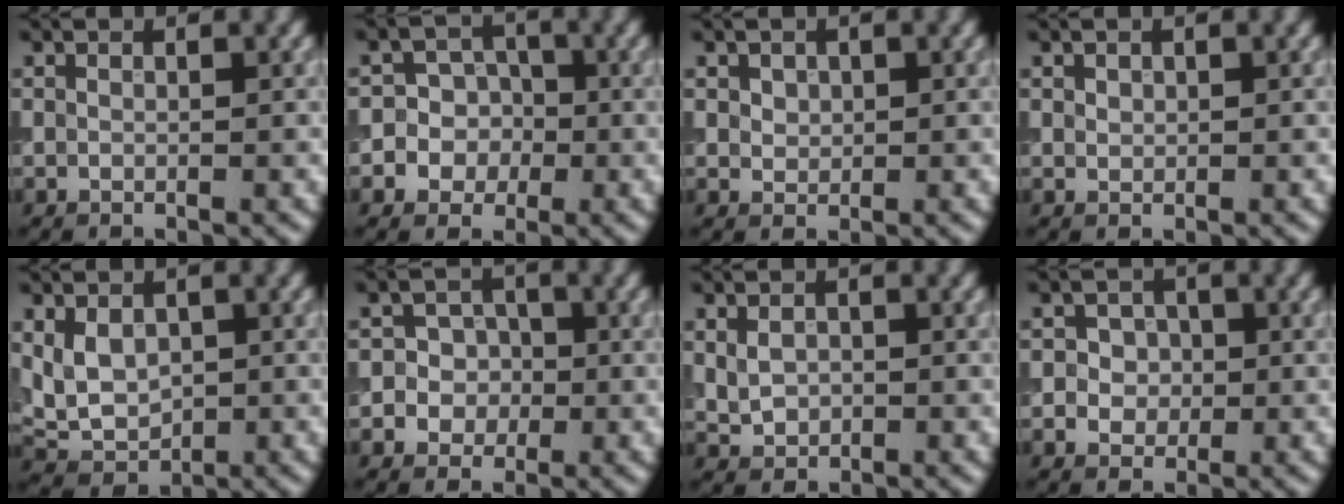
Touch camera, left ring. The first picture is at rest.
{"total": 5.1, "force": [-1.3, 4.9, 0.9], "torque": [0.007, 0.018, -0.051]}
{"total": 1.2, "force": [0.4, 1.0, 0.5], "torque": [-0.011, -0.001, 0.009]}
{"total": 0.6, "force": [0.2, 0.5, 0.3], "torque": [-0.006, -0.002, 0.005]}
{"total": 3.7, "force": [0.2, 2.8, 2.5], "torque": [-0.047, -0.004, 0.006]}
{"total": 3.3, "force": [-0.5, 3.1, 0.9], "torque": [0.007, 0.013, -0.025]}
{"total": 2.0, "force": [-0.1, 1.6, 1.3], "torque": [-0.026, -0.001, -0.001]}
{"total": 2.7, "force": [0.0, 2.4, 1.3], "torque": [-0.010, 0.004, -0.012]}